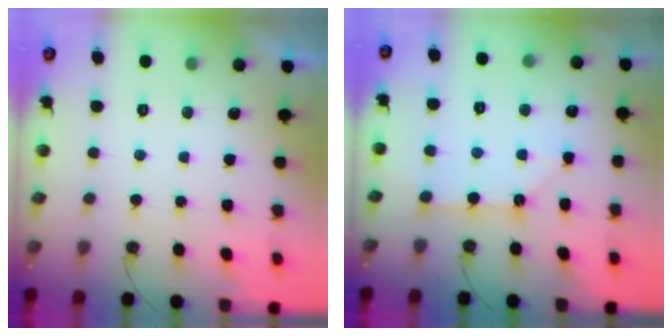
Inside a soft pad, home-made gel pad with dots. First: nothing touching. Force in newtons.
{"total": 3.0, "press": 3.0, "slide": 0.1}